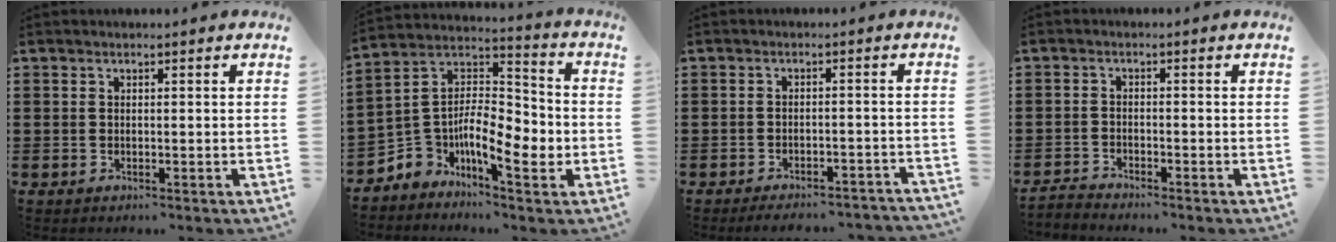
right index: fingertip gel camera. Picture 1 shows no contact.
{"total": 8.1, "force": [-3.2, 4.3, 6.1], "torque": [-0.135, -0.022, -0.060]}
{"total": 2.5, "force": [-2.5, 0.1, 0.3], "torque": [-0.008, -0.002, -0.051]}
{"total": 2.0, "force": [-2.0, -0.1, -0.2], "torque": [-0.001, 0.002, -0.041]}